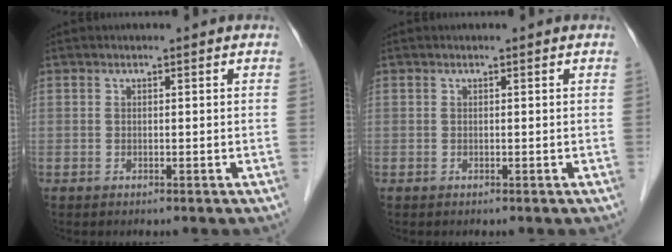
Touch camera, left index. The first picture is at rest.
{"total": 0.0}